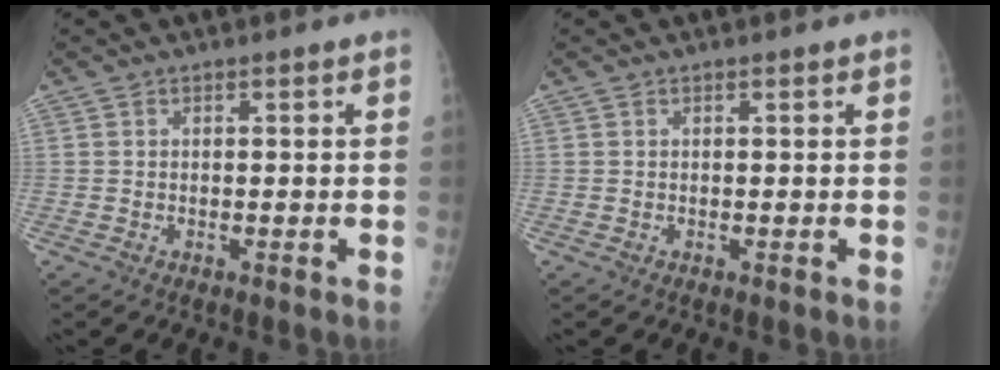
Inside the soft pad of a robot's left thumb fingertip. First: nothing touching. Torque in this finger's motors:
{"motor_torque": [-0.01, 0.07, -0.07, -0.07, 0.00]}